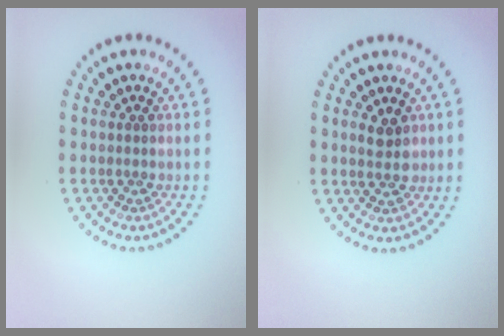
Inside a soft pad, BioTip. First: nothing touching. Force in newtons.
{"total": 2.0, "press": 2.0, "slide": 0.4}